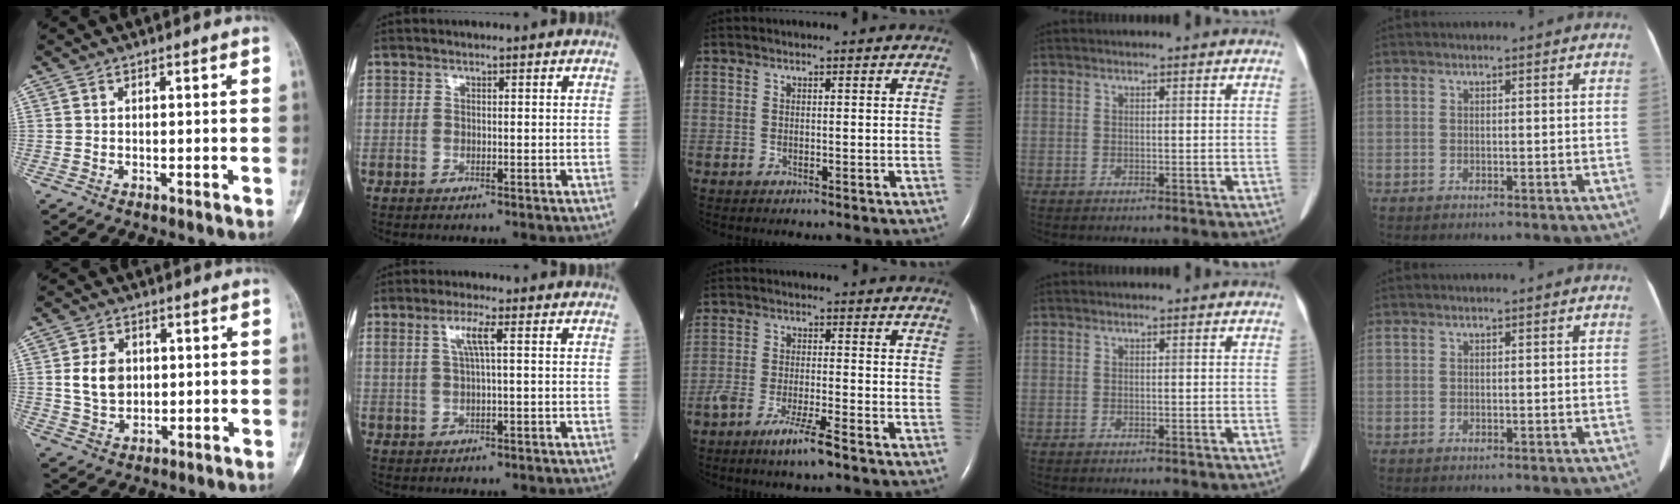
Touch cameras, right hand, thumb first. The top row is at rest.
{"thumb": {"total": 7.1, "force": [1.1, 5.4, 4.4], "torque": [-0.061, -0.006, 0.025]}, "index": {"total": 3.6, "force": [1.1, 0.1, 3.5], "torque": [-0.074, 0.009, 0.022]}, "middle": {"total": 5.9, "force": [-4.1, 0.3, 4.3], "torque": [-0.084, -0.010, -0.076]}}